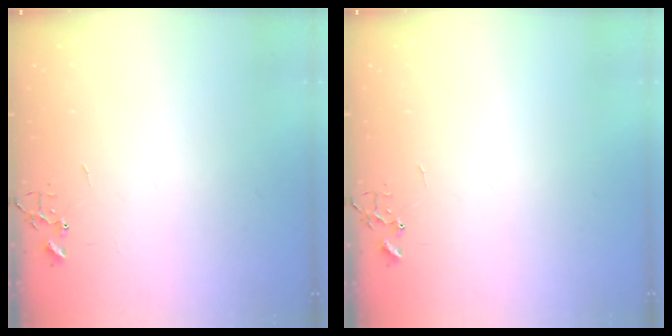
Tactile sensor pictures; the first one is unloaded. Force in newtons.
{"total": 0.0}